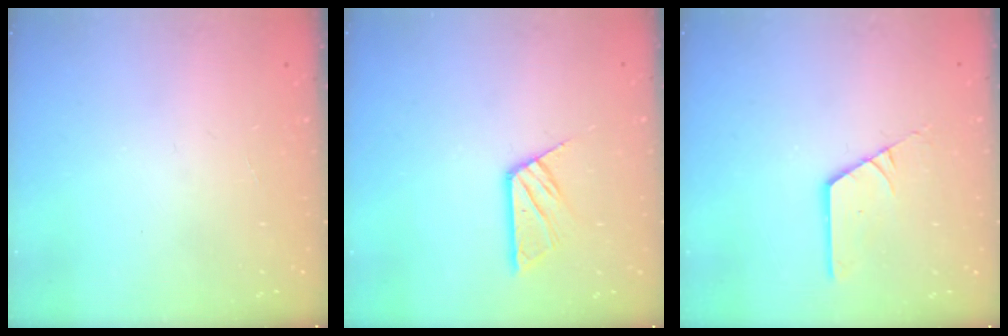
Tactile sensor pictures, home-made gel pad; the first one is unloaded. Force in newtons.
{"total": 10.0, "press": 10.0, "slide": 0.7}
{"total": 2.9, "press": 2.9, "slide": 0.1}